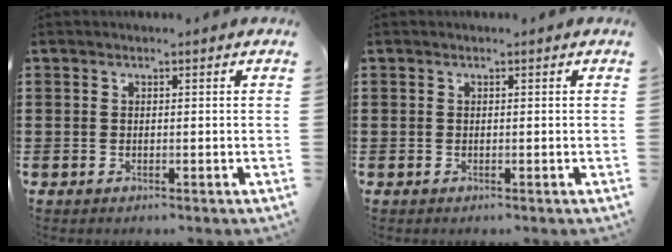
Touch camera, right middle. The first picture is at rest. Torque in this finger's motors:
{"motor_torque": [-0.93, -0.08, -0.11, -0.01]}